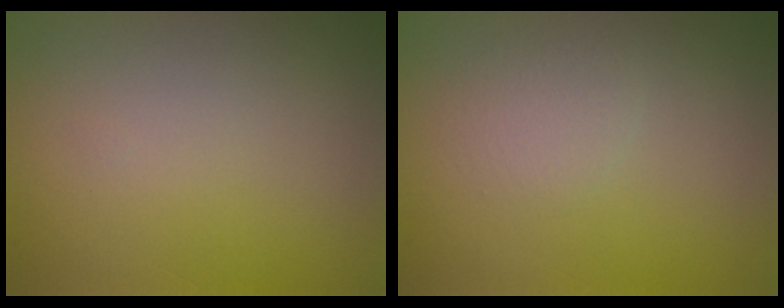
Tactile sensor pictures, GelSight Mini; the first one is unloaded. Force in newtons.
{"total": 1.3, "press": 1.3, "slide": 0.2}